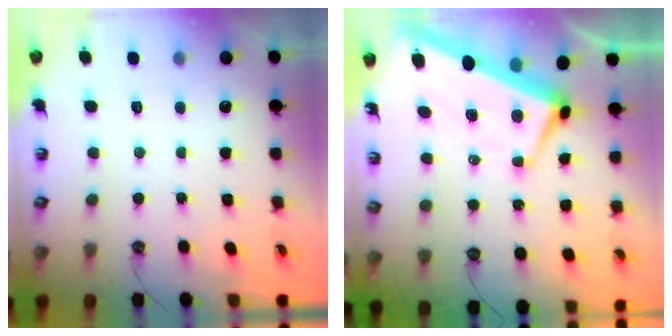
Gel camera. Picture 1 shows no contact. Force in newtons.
{"total": 1.6, "press": 0.9, "slide": 1.3}